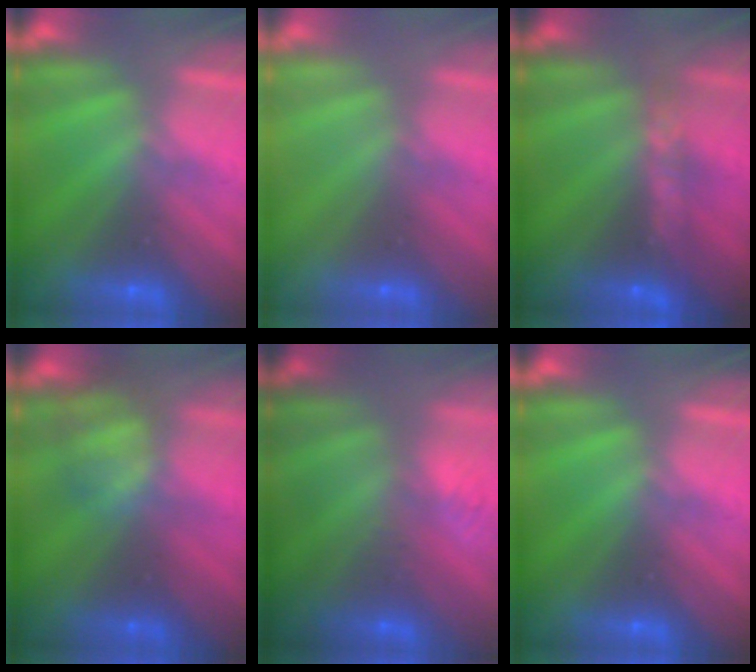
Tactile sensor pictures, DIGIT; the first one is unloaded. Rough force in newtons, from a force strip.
{"total": 2.9}
{"total": 6.9}
{"total": 2.4}
{"total": 2.8}
{"total": 0.0}